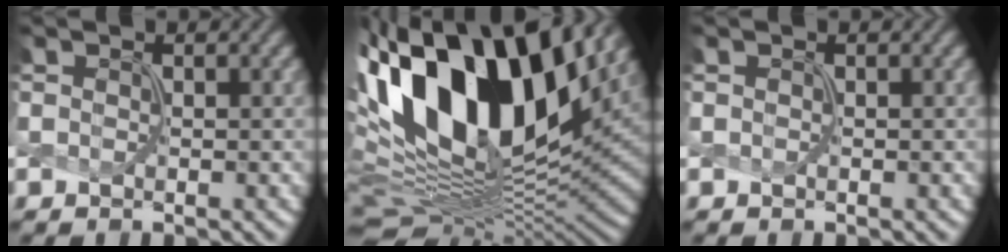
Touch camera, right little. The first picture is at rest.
{"total": 16.5, "force": [5.5, 9.3, 12.5], "torque": [-0.229, 0.019, 0.094]}
{"total": 0.0}